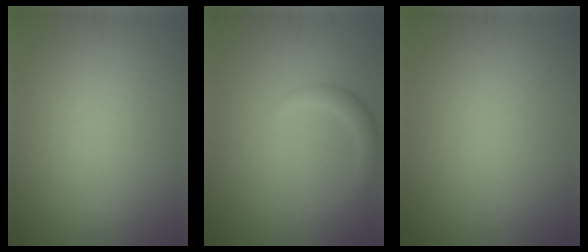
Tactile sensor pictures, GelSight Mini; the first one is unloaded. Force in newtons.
{"total": 1.6, "press": 1.6, "slide": 0.1}
{"total": 0.0}